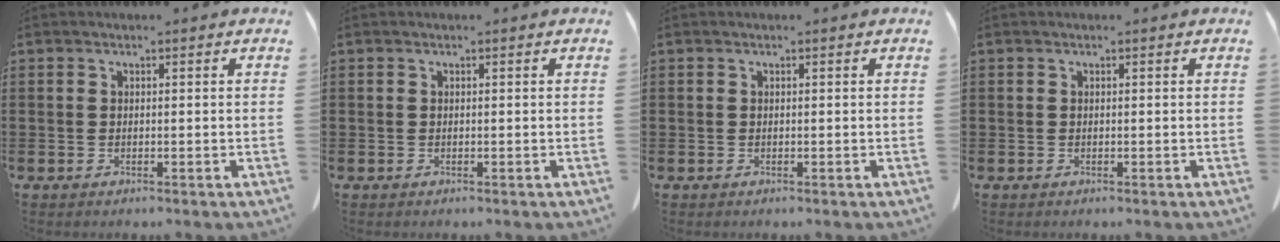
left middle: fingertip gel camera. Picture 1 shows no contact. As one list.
[{"total": 0.0}, {"total": 0.0}, {"total": 0.0}]